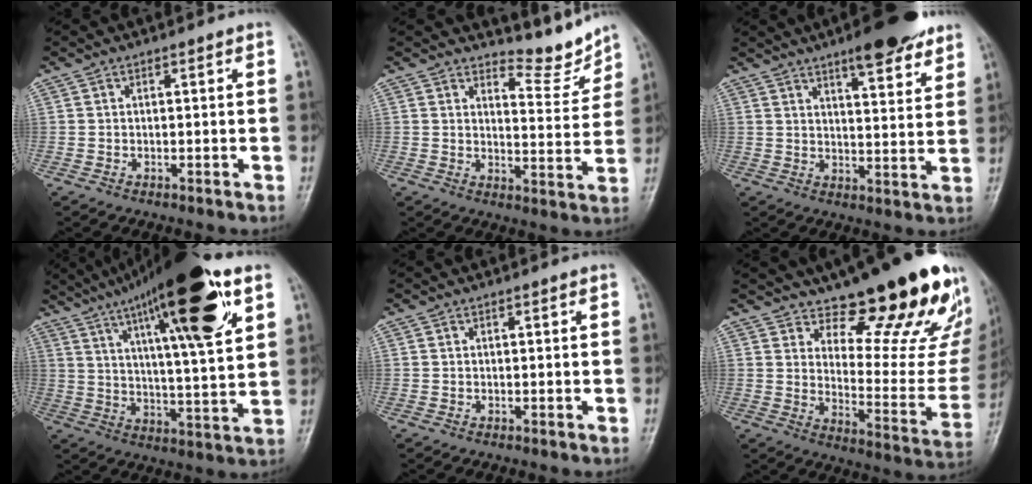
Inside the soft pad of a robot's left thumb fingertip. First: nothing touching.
{"total": 6.7, "force": [6.5, 1.6, 0.9], "torque": [0.007, -0.070, 0.093]}
{"total": 11.8, "force": [8.1, 3.2, 7.9], "torque": [-0.083, -0.043, 0.113]}
{"total": 24.1, "force": [12.4, 4.8, 20.1], "torque": [-0.309, -0.021, 0.198]}
{"total": 0.0}
{"total": 22.4, "force": [15.8, 6.8, 14.4], "torque": [-0.148, -0.122, 0.219]}